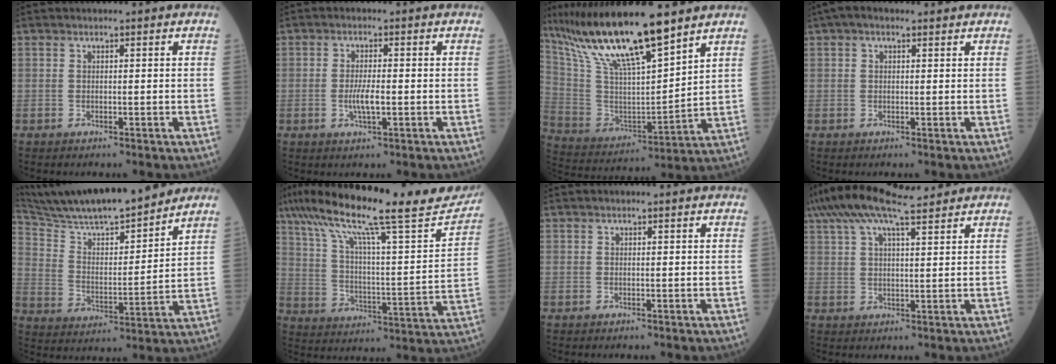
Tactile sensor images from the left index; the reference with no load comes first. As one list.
[{"total": 3.3, "force": [-1.3, 0.6, 3.0], "torque": [-0.064, -0.008, -0.024]}, {"total": 17.5, "force": [13.5, 1.6, 11.1], "torque": [-0.212, -0.004, 0.259]}, {"total": 2.7, "force": [1.6, 1.3, 1.8], "torque": [-0.037, 0.028, 0.024]}, {"total": 20.2, "force": [18.0, 1.9, 8.9], "torque": [-0.159, 0.000, 0.291]}, {"total": 25.7, "force": [20.7, 3.1, 14.9], "torque": [-0.249, 0.000, 0.291]}, {"total": 0.0}, {"total": 13.2, "force": [10.9, 1.7, 7.3], "torque": [-0.150, 0.042, 0.183]}]